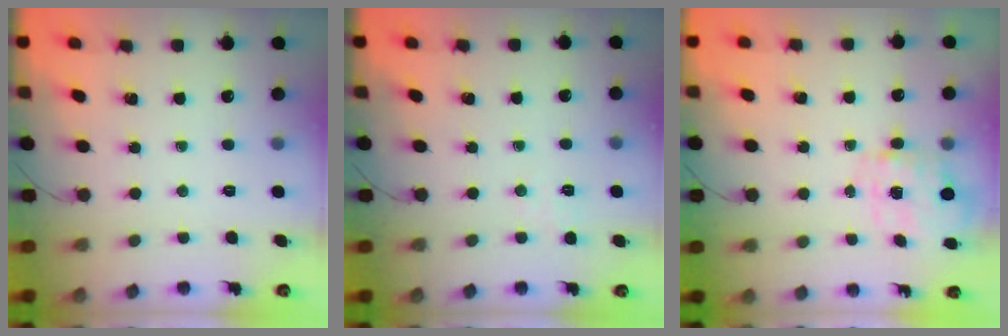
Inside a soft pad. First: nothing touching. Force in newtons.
{"total": 1.2, "press": 0.3, "slide": 1.2}
{"total": 3.8, "press": 3.7, "slide": 0.9}